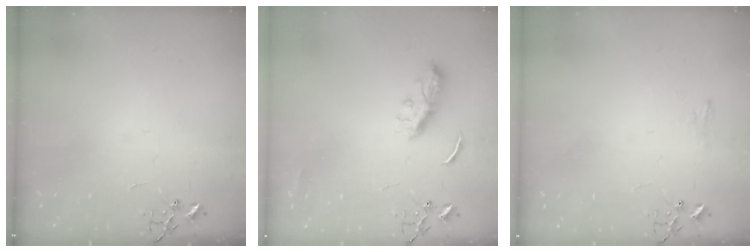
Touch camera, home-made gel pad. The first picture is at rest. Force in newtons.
{"total": 8.4, "press": 8.4, "slide": 0.2}
{"total": 6.9, "press": 6.8, "slide": 0.7}